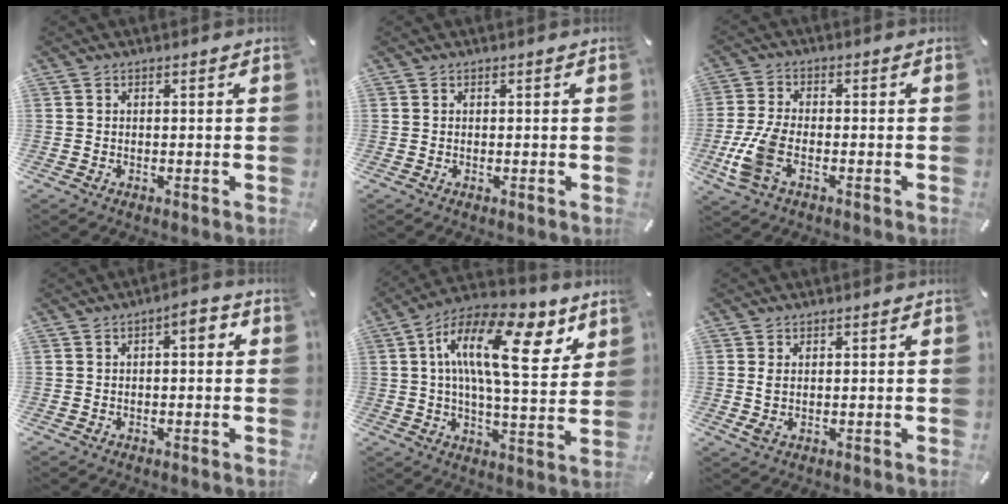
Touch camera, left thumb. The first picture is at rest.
{"total": 0.0}
{"total": 7.7, "force": [-2.8, 4.0, 6.0], "torque": [-0.140, -0.004, -0.052]}
{"total": 3.9, "force": [0.4, 1.7, 3.5], "torque": [-0.045, 0.006, -0.003]}
{"total": 20.6, "force": [7.8, 8.7, 17.0], "torque": [-0.295, -0.026, 0.122]}
{"total": 2.4, "force": [0.5, 1.3, 1.9], "torque": [-0.044, 0.000, 0.007]}